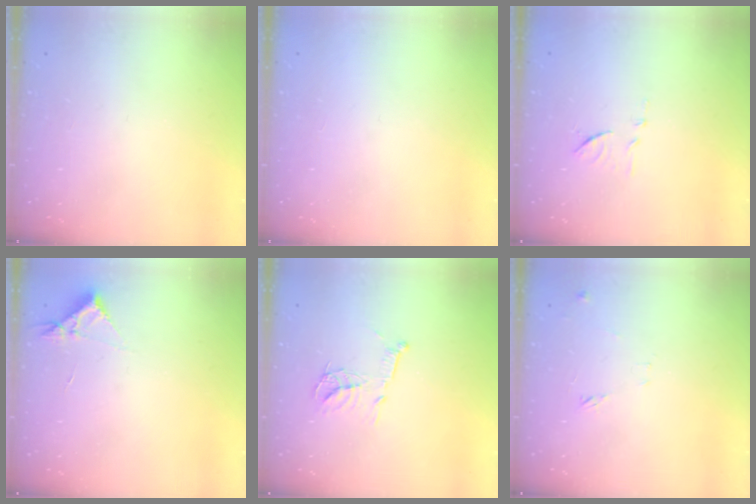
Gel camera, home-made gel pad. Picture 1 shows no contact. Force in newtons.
{"total": 1.5, "press": 1.5, "slide": 0.1}
{"total": 8.2, "press": 8.2, "slide": 0.2}
{"total": 3.1, "press": 3.1, "slide": 0.5}
{"total": 11.7, "press": 11.7, "slide": 0.7}
{"total": 9.4, "press": 9.4, "slide": 0.6}